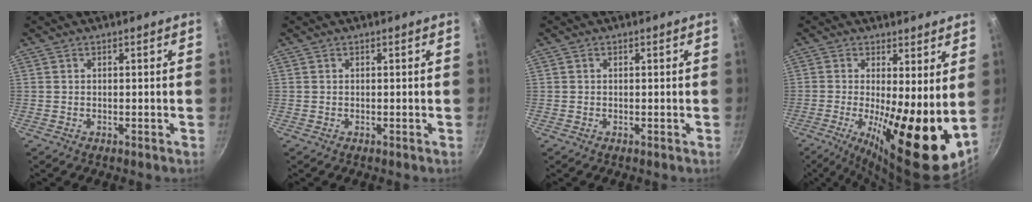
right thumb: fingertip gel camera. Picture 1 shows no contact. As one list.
[{"total": 0.0}, {"total": 0.0}, {"total": 16.3, "force": [-0.4, 4.9, 15.5], "torque": [-0.233, -0.026, -0.006]}]